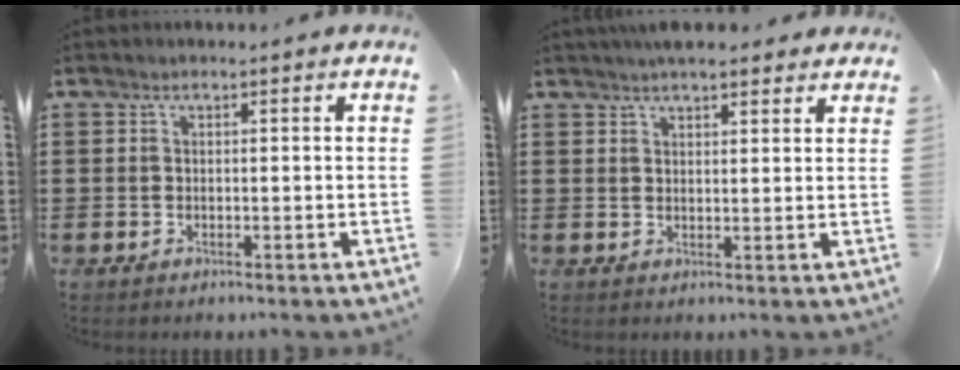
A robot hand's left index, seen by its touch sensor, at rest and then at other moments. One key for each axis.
{"total": 3.6, "fx": 3.1, "fy": 1.0, "fz": 1.4, "tx": -0.034, "ty": 0.002, "tz": 0.058}